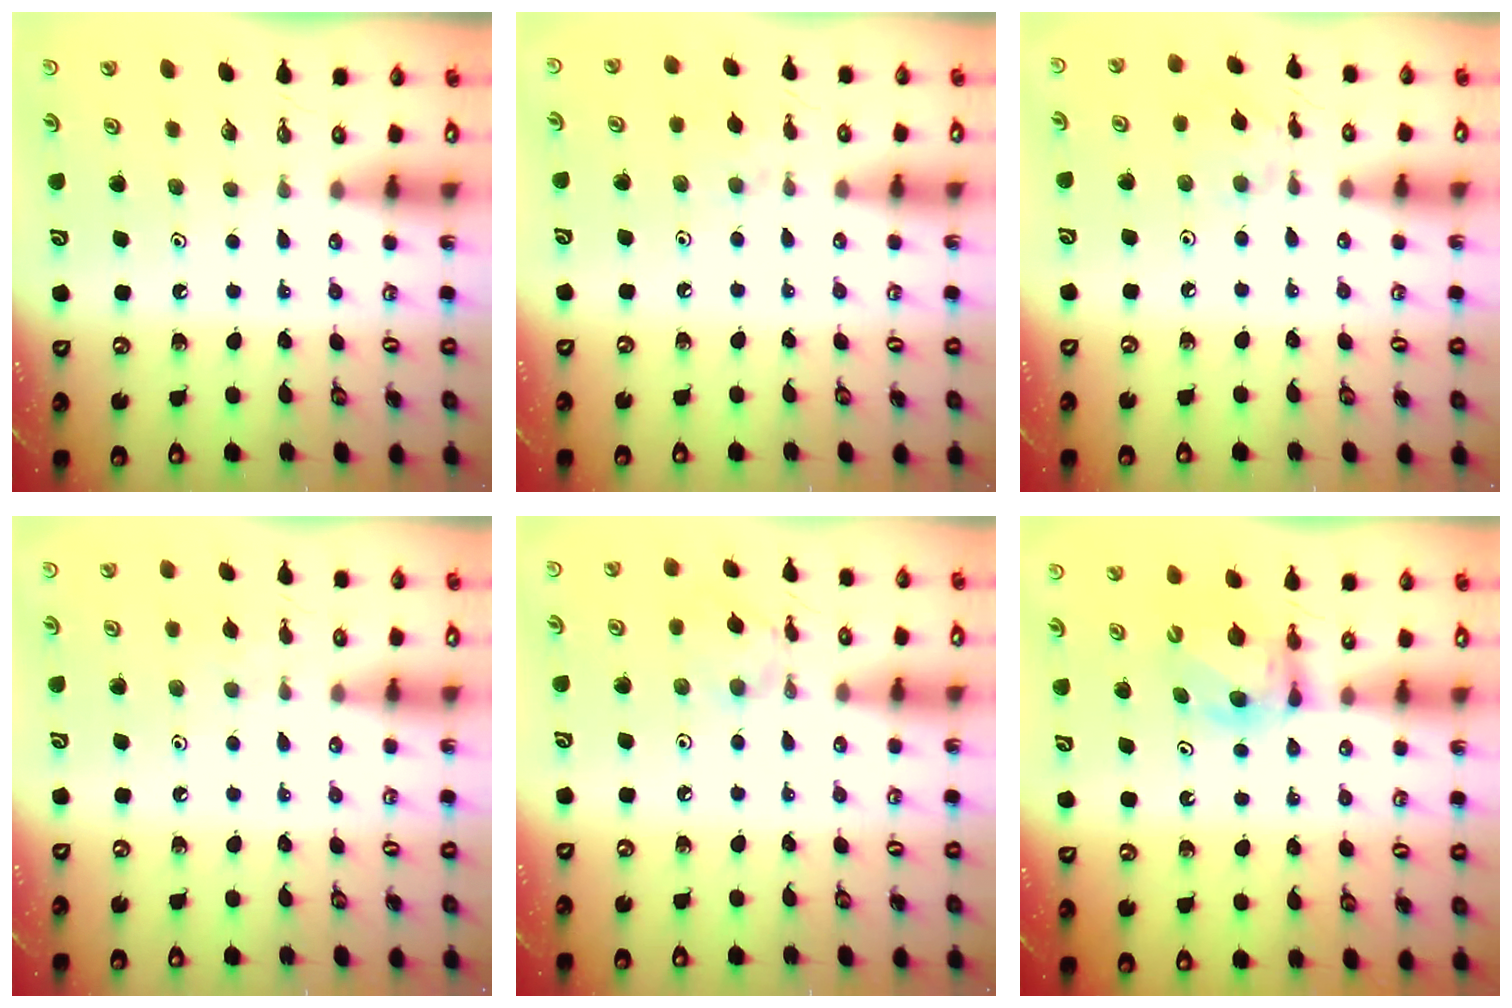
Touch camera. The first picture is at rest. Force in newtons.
{"total": 2.6, "press": 2.6, "slide": 0.5}
{"total": 3.6, "press": 3.6, "slide": 0.4}
{"total": 2.4, "press": 2.4, "slide": 0.5}
{"total": 5.4, "press": 5.4, "slide": 0.4}
{"total": 6.1, "press": 6.1, "slide": 0.3}